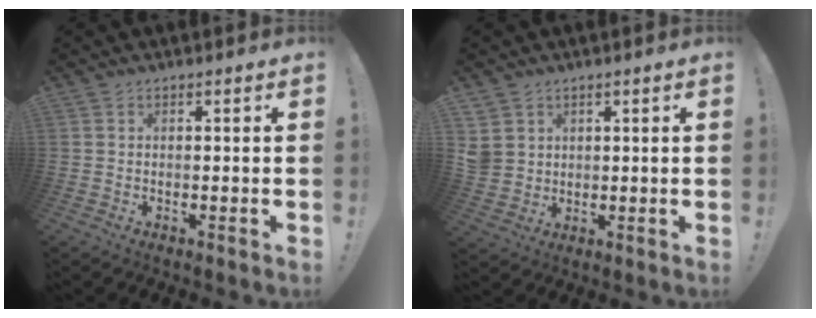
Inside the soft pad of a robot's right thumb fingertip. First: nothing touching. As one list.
[{"total": 4.8, "force": [1.9, 4.2, 1.3], "torque": [-0.029, -0.010, 0.039]}]